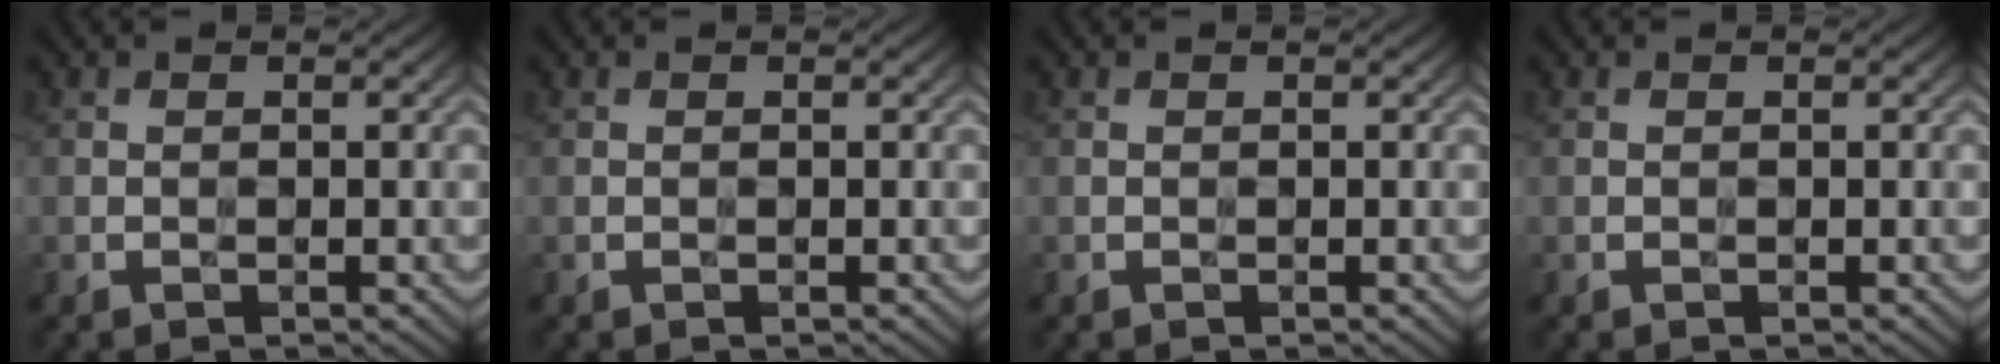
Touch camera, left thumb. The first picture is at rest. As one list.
[{"total": 0.0}, {"total": 0.0}, {"total": 0.0}]